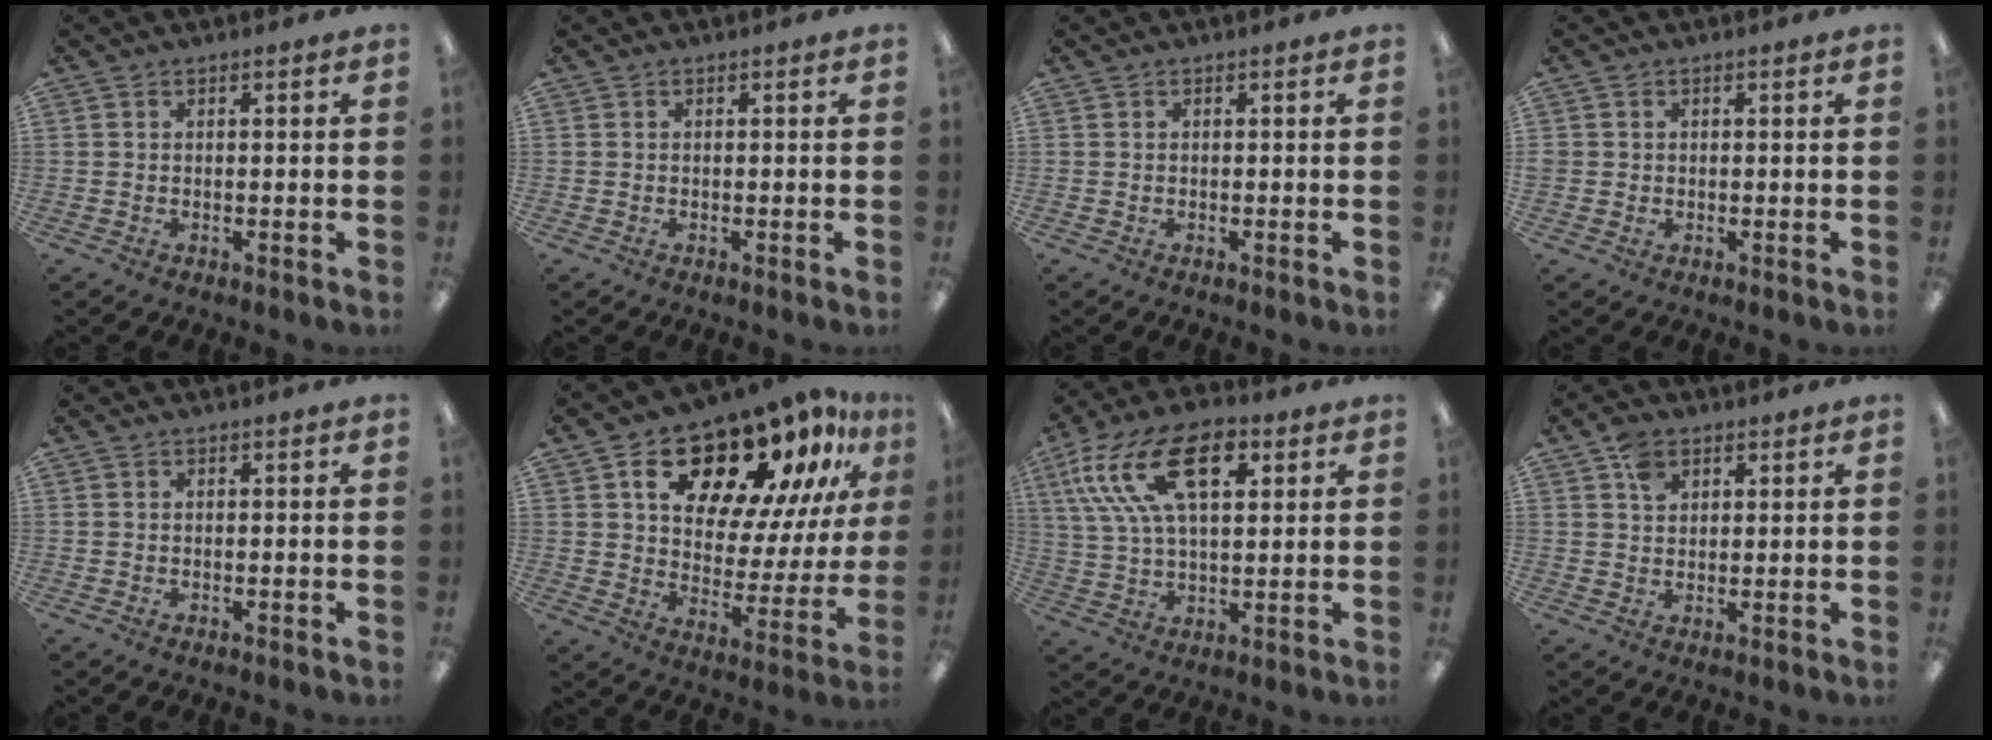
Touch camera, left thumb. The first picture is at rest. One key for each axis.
{"total": 0.0}
{"total": 0.0}
{"total": 1.2, "fx": 0.1, "fy": 1.2, "fz": 0.4, "tx": -0.009, "ty": 0.004, "tz": 0.000}
{"total": 0.0}
{"total": 19.3, "fx": 13.8, "fy": 9.1, "fz": 10.1, "tx": -0.157, "ty": -0.094, "tz": 0.231}
{"total": 19.3, "fx": 8.4, "fy": 10.1, "fz": 14.1, "tx": -0.272, "ty": -0.011, "tz": 0.145}
{"total": 4.5, "fx": 2.7, "fy": 2.9, "fz": 2.0, "tx": -0.033, "ty": -0.004, "tz": 0.048}